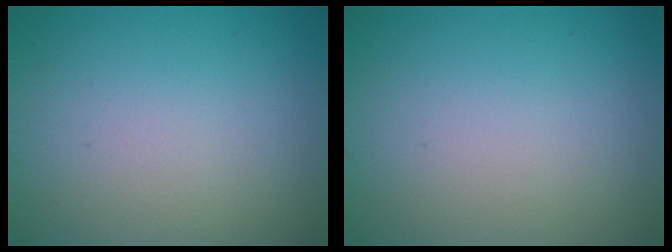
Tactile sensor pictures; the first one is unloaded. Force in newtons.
{"total": 0.0}